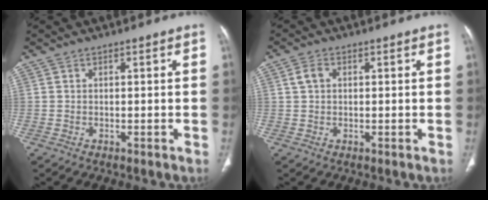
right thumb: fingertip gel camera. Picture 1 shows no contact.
{"total": 2.4, "force": [0.6, 1.7, 1.5], "torque": [-0.031, 0.008, 0.012]}